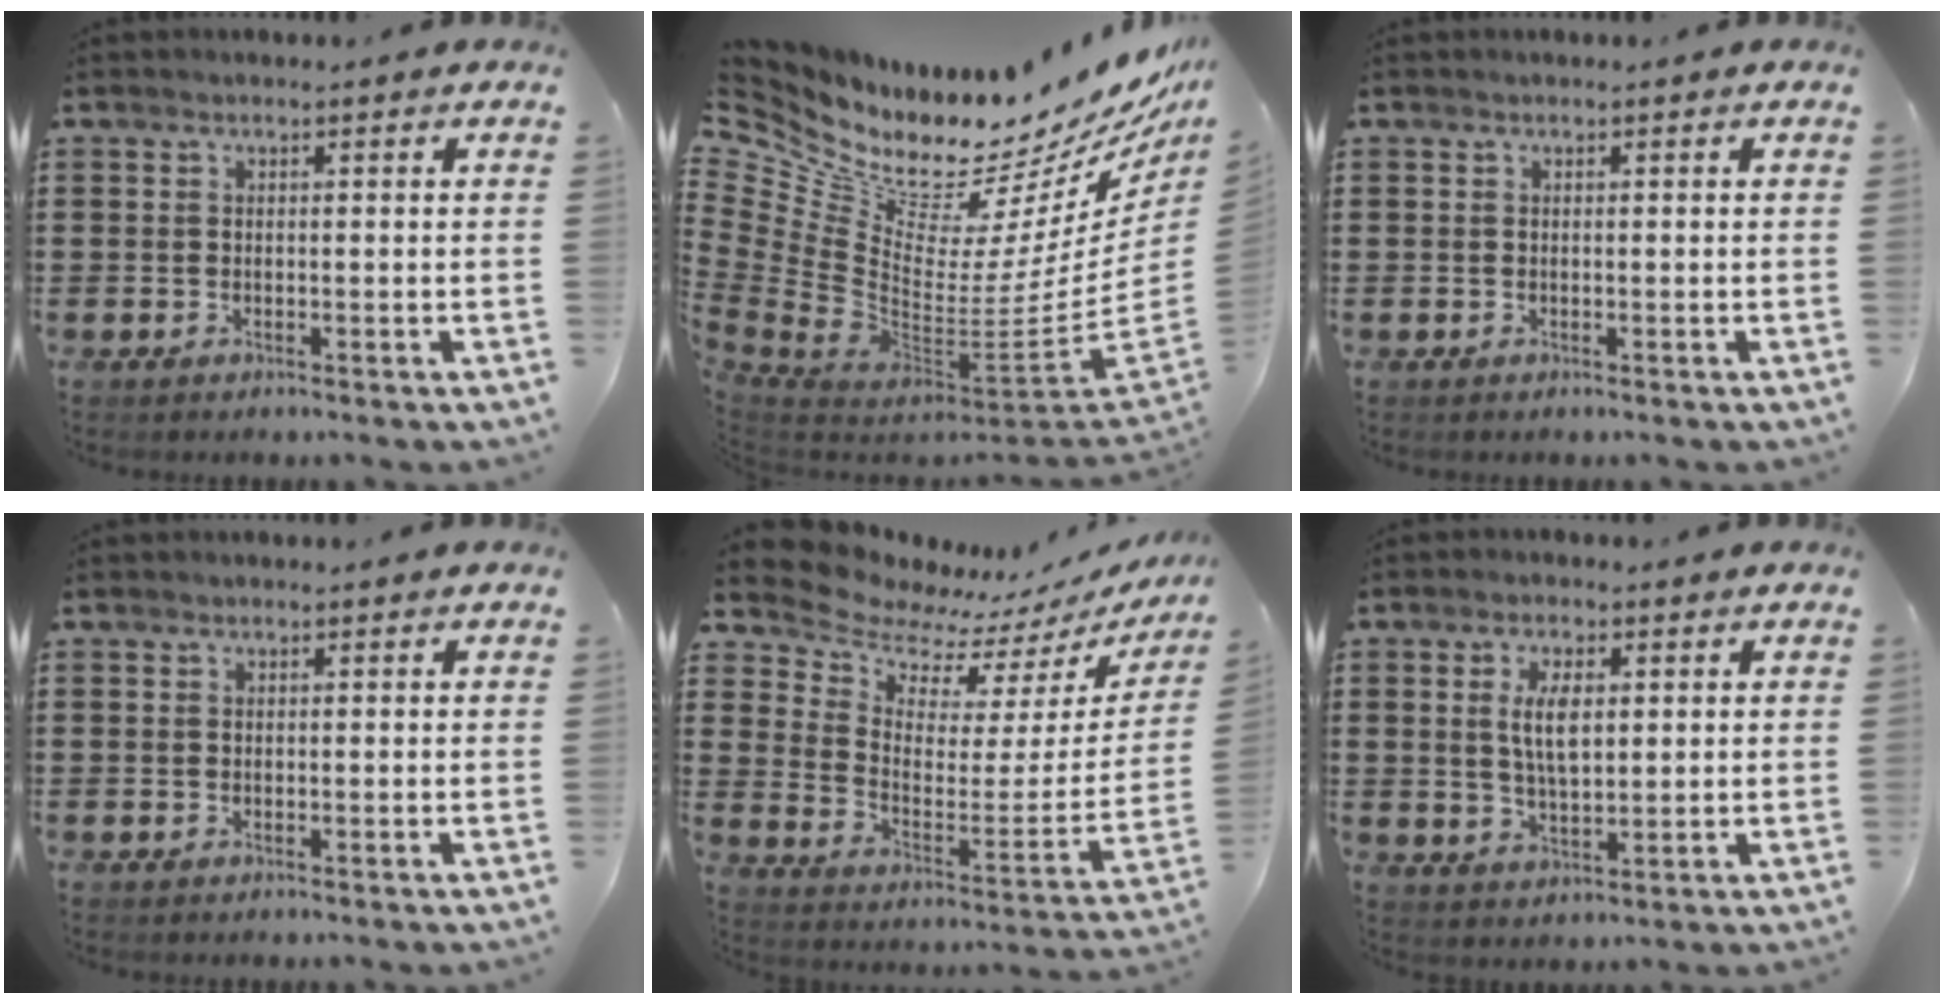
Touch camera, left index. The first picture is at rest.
{"total": 9.7, "force": [9.0, 2.0, 2.9], "torque": [-0.112, -0.108, 0.156]}
{"total": 0.0}
{"total": 0.0}
{"total": 8.2, "force": [7.8, 2.3, 1.3], "torque": [-0.068, -0.069, 0.134]}
{"total": 5.8, "force": [1.5, 2.4, 5.0], "torque": [-0.098, 0.005, 0.023]}